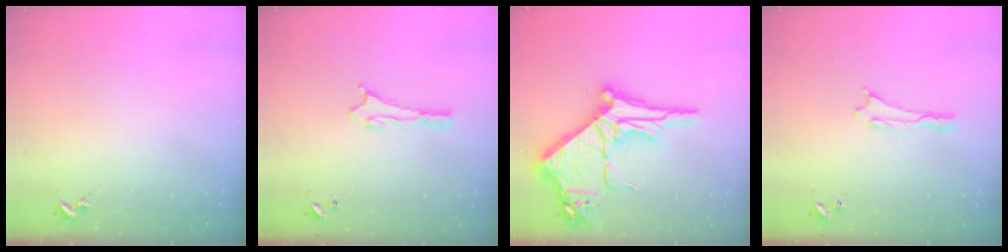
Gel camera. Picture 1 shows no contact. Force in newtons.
{"total": 1.1, "press": 1.0, "slide": 0.1}
{"total": 10.9, "press": 10.9, "slide": 1.1}
{"total": 0.6, "press": 0.5, "slide": 0.2}